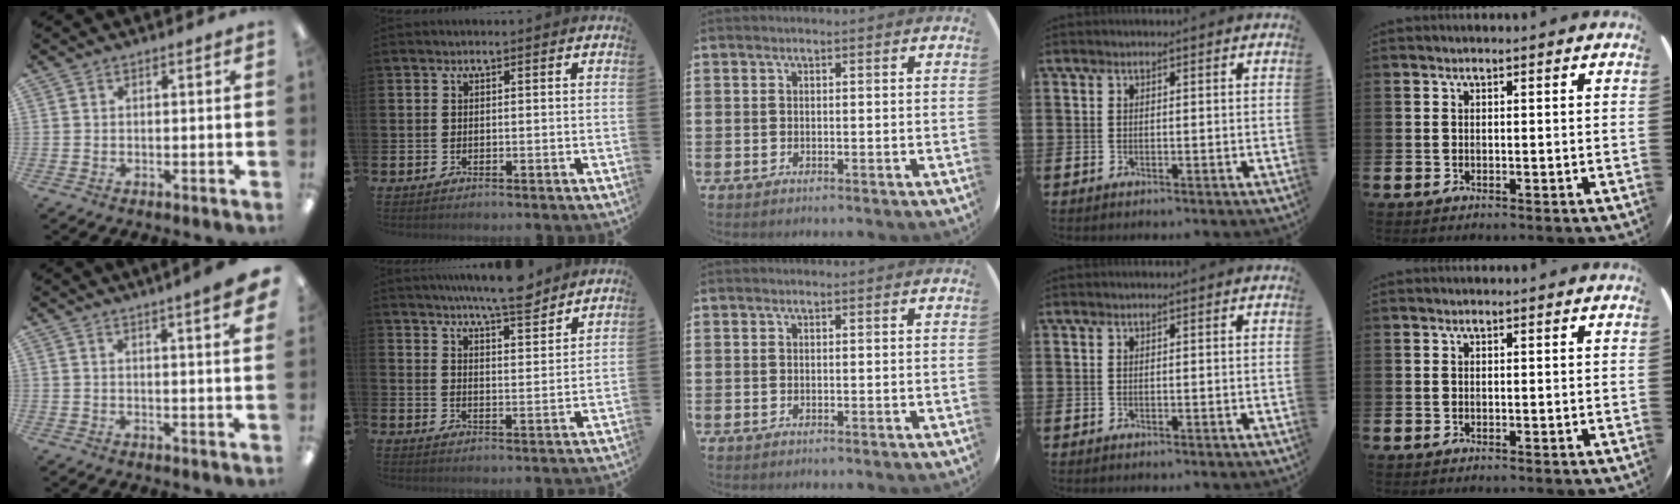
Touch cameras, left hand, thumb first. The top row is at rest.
{"thumb": {"total": 5.3, "force": [3.7, 0.1, 3.9], "torque": [-0.059, -0.016, 0.058]}, "index": {"total": 7.4, "force": [7.0, 0.4, 2.4], "torque": [-0.054, -0.033, 0.125]}}